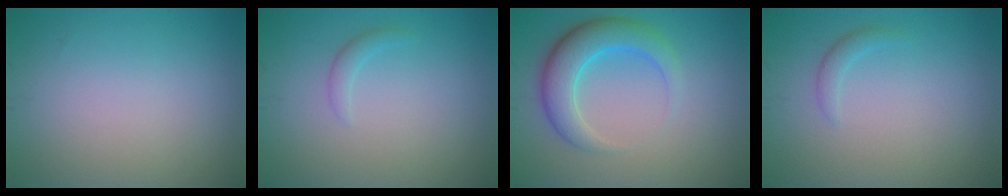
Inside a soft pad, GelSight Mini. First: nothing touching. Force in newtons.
{"total": 1.0, "press": 1.0, "slide": 0.1}
{"total": 5.0, "press": 5.0, "slide": 0.2}
{"total": 1.0, "press": 1.0, "slide": 0.0}